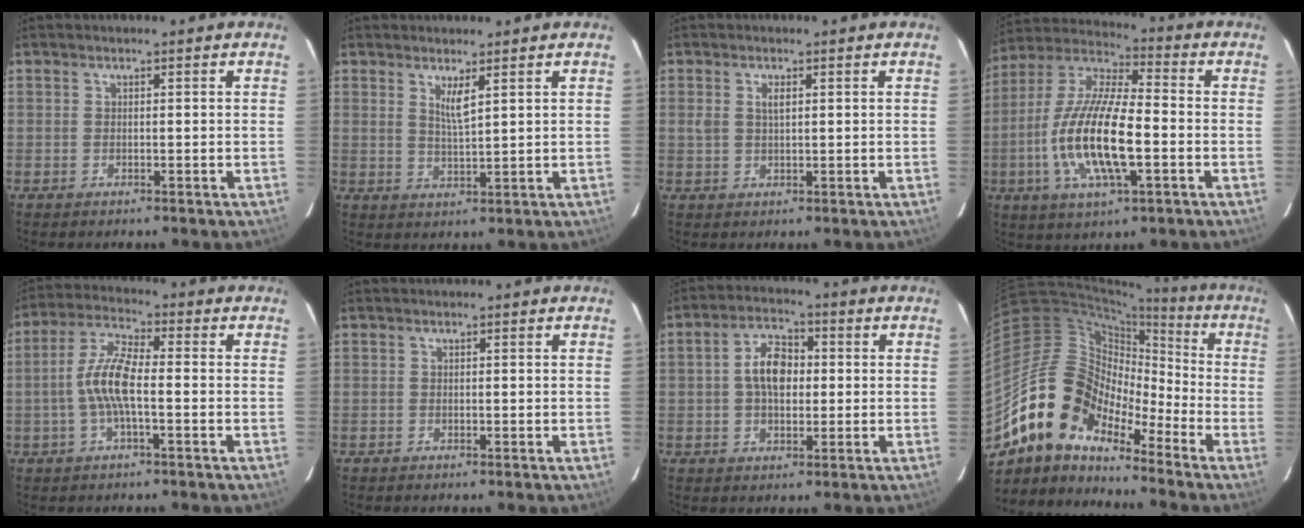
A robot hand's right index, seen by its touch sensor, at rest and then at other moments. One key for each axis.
{"total": 3.3, "fx": 1.8, "fy": 0.3, "fz": 2.8, "tx": -0.051, "ty": -0.008, "tz": 0.032}
{"total": 2.3, "fx": 0.8, "fy": 1.1, "fz": 1.8, "tx": -0.035, "ty": 0.002, "tz": 0.015}
{"total": 17.5, "fx": -4.1, "fy": 5.2, "fz": 16.2, "tx": -0.328, "ty": -0.007, "tz": -0.083}
{"total": 8.0, "fx": -1.6, "fy": 1.7, "fz": 7.7, "tx": -0.166, "ty": 0.011, "tz": -0.033}
{"total": 0.0}
{"total": 7.2, "fx": 0.4, "fy": 4.4, "fz": 5.6, "tx": -0.103, "ty": 0.019, "tz": 0.007}
{"total": 15.2, "fx": -11.6, "fy": 7.4, "fz": 6.5, "tx": -0.117, "ty": 0.015, "tz": -0.232}